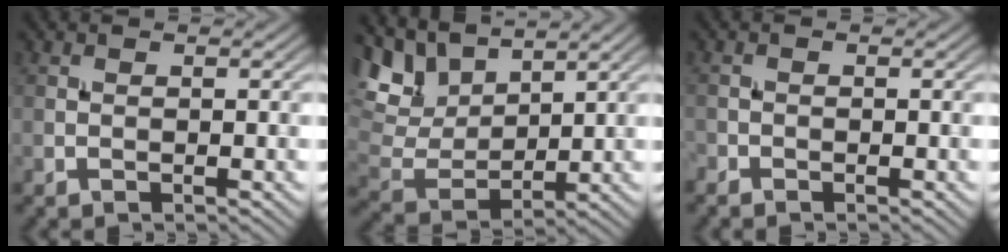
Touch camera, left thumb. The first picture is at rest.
{"total": 10.2, "force": [6.7, 4.7, 6.0], "torque": [-0.170, 0.017, 0.121]}
{"total": 0.9, "force": [-0.8, 0.3, 0.0], "torque": [-0.002, -0.002, -0.020]}